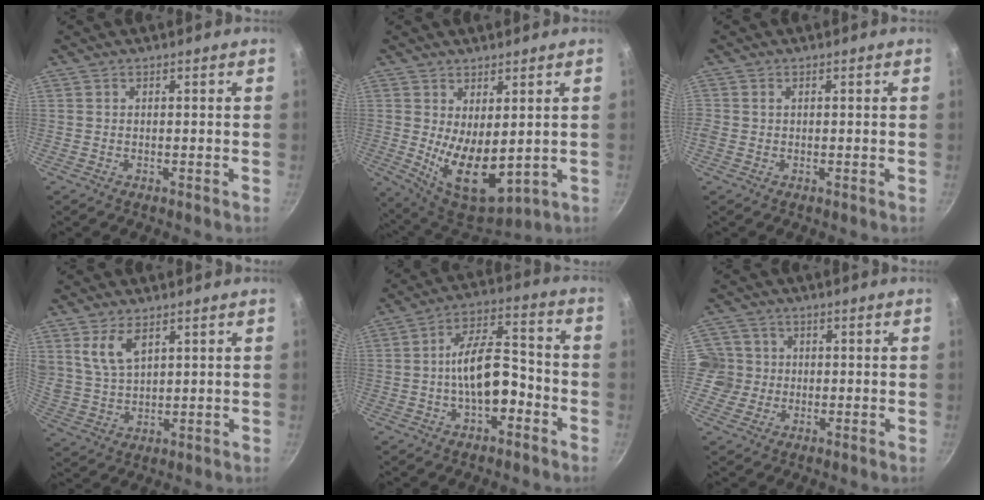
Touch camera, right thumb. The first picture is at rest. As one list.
[{"total": 11.8, "force": [0.6, 6.1, 10.1], "torque": [-0.139, -0.033, 0.033]}, {"total": 1.0, "force": [0.1, 0.8, 0.5], "torque": [-0.009, 0.003, 0.000]}, {"total": 7.4, "force": [3.8, 3.9, 5.0], "torque": [-0.088, -0.022, 0.085]}, {"total": 12.0, "force": [-3.5, 6.3, 9.6], "torque": [-0.129, 0.056, -0.060]}, {"total": 5.5, "force": [-0.1, 5.5, 0.8], "torque": [0.028, 0.006, -0.012]}]